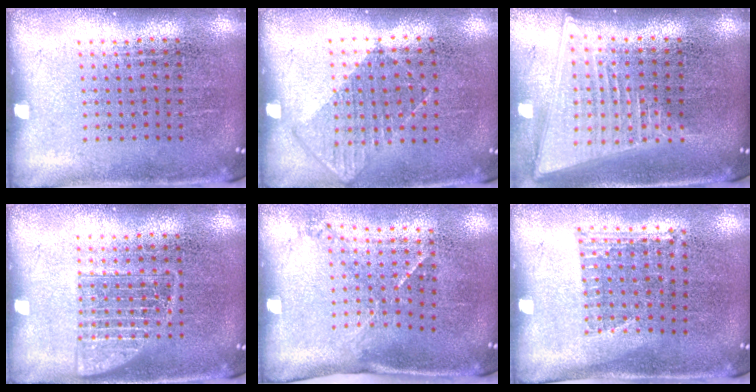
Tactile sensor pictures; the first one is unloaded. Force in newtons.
{"total": 0.6, "press": 0.4, "slide": 0.4}
{"total": 2.1, "press": 1.8, "slide": 1.1}
{"total": 2.2, "press": 2.1, "slide": 0.5}
{"total": 1.5, "press": 1.0, "slide": 1.2}
{"total": 1.1, "press": 0.9, "slide": 0.6}